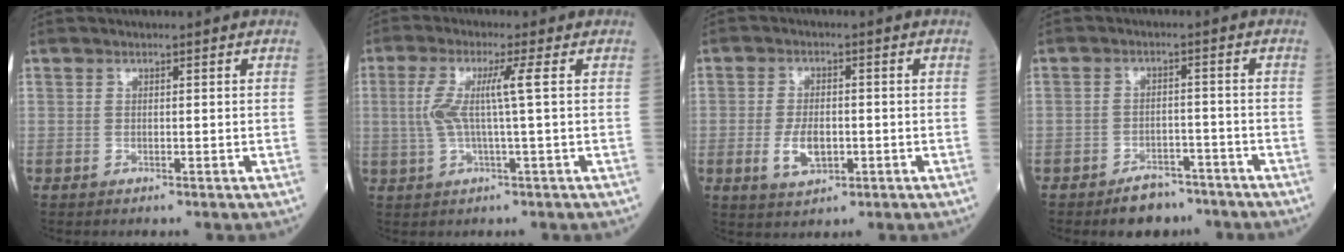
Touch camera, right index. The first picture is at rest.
{"total": 5.8, "force": [0.7, -0.6, 5.7], "torque": [-0.128, 0.010, 0.017]}
{"total": 5.0, "force": [-1.3, 2.4, 4.2], "torque": [-0.083, -0.003, -0.019]}
{"total": 5.2, "force": [-4.2, 2.5, 1.8], "torque": [-0.027, 0.006, -0.061]}